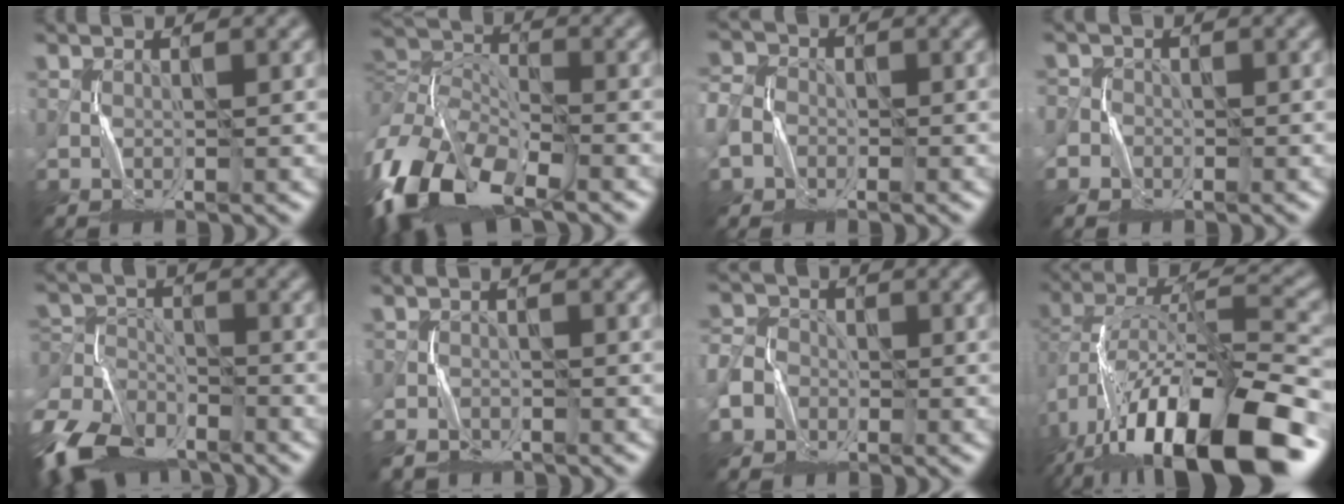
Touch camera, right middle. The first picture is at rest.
{"total": 12.6, "force": [-6.3, 6.9, 8.4], "torque": [-0.176, -0.004, -0.140]}
{"total": 3.9, "force": [-1.3, 3.3, 1.5], "torque": [-0.028, -0.005, -0.030]}
{"total": 1.3, "force": [-0.5, 1.2, -0.4], "torque": [0.029, 0.003, -0.010]}
{"total": 9.6, "force": [-7.3, 4.5, 4.1], "torque": [-0.077, -0.015, -0.145]}
{"total": 2.6, "force": [-2.4, 1.1, -0.2], "torque": [0.014, -0.007, -0.044]}
{"total": 3.9, "force": [-1.6, 3.4, 1.1], "torque": [-0.016, -0.002, -0.040]}
{"total": 17.0, "force": [-8.0, 7.2, 13.1], "torque": [-0.224, -0.003, -0.125]}